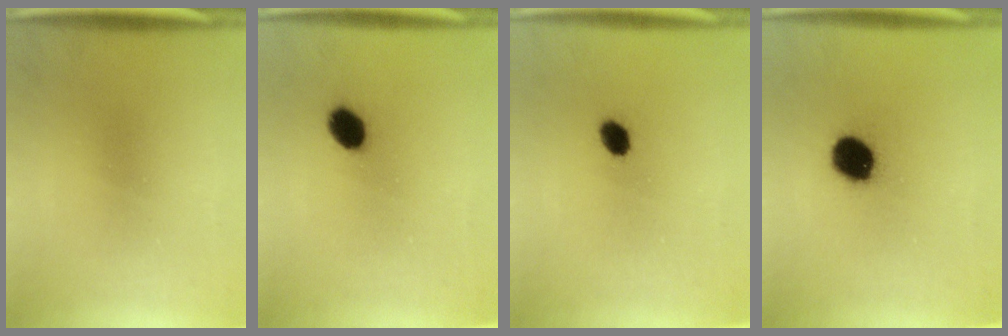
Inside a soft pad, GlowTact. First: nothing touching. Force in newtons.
{"total": 6.7}
{"total": 4.0}
{"total": 11.8}